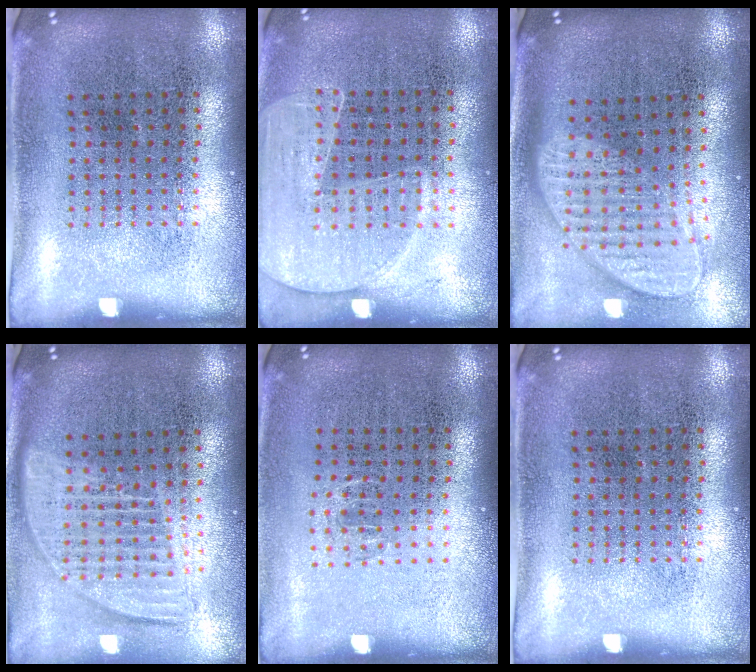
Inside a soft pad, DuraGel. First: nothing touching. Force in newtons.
{"total": 1.6, "press": 1.4, "slide": 0.7}
{"total": 2.0, "press": 1.5, "slide": 1.3}
{"total": 1.8, "press": 1.6, "slide": 1.0}
{"total": 0.5, "press": 0.5, "slide": 0.3}
{"total": 0.0}